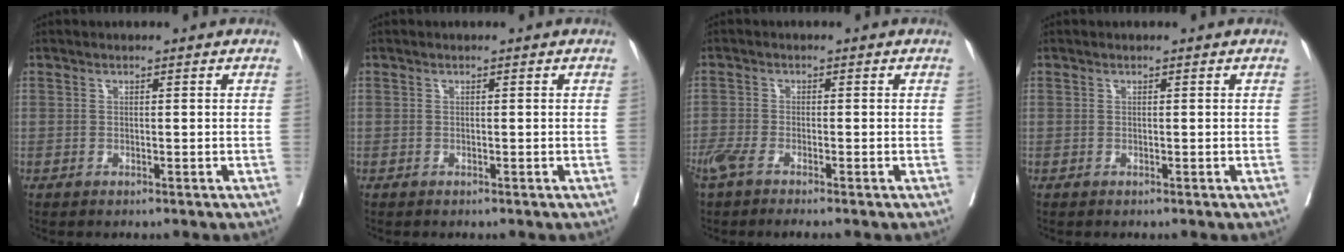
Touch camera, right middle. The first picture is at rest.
{"total": 0.0}
{"total": 3.9, "force": [-3.0, 0.3, 2.4], "torque": [-0.044, -0.006, -0.060]}
{"total": 0.0}